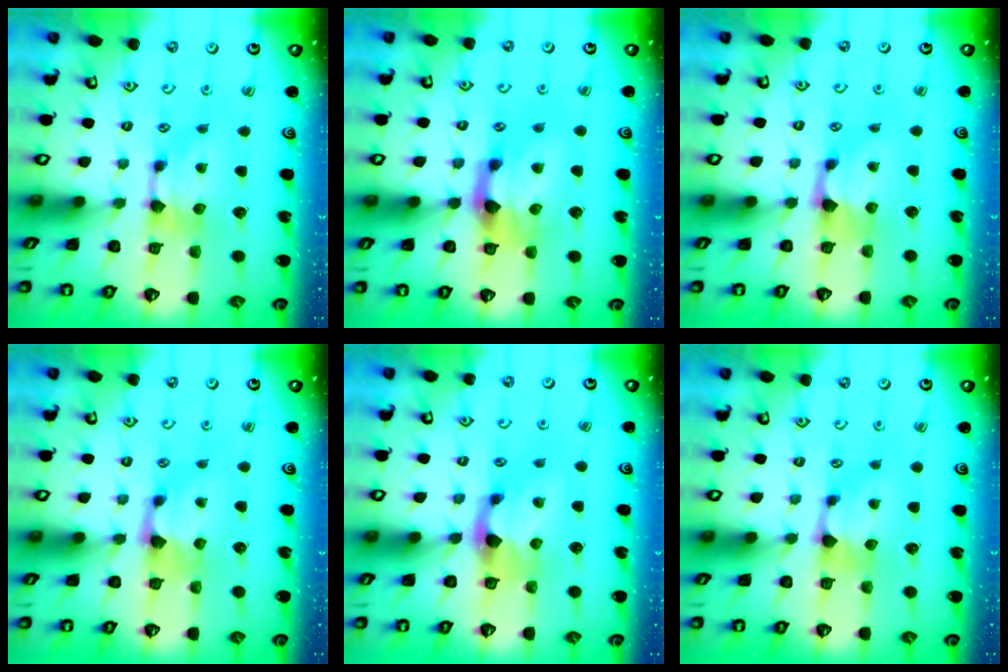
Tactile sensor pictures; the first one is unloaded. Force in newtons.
{"total": 3.8, "press": 3.4, "slide": 1.7}
{"total": 0.7, "press": 0.2, "slide": 0.7}
{"total": 0.6, "press": 0.1, "slide": 0.6}
{"total": 1.9, "press": 1.4, "slide": 1.3}
{"total": 0.9, "press": 0.7, "slide": 0.6}